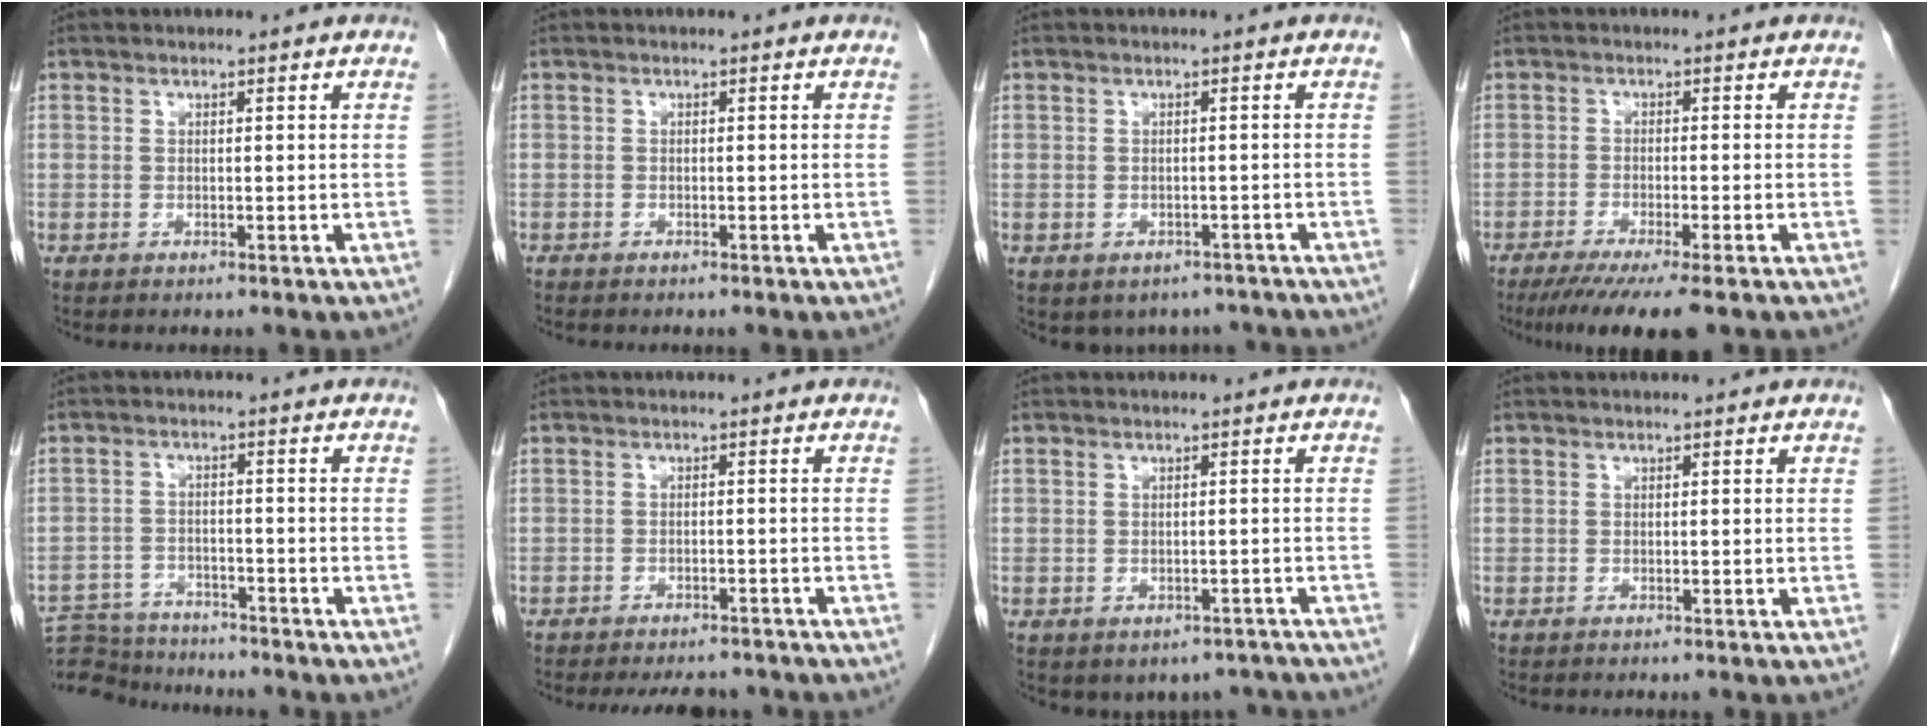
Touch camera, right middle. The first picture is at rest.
{"total": 1.0, "force": [-0.9, 0.3, 0.3], "torque": [-0.010, 0.000, -0.016]}
{"total": 5.1, "force": [-4.1, 3.0, 0.5], "torque": [0.007, 0.015, -0.047]}
{"total": 8.6, "force": [-6.4, 0.2, 5.7], "torque": [-0.082, -0.019, -0.101]}
{"total": 10.2, "force": [-9.8, 2.3, 1.5], "torque": [-0.030, 0.006, -0.158]}
{"total": 7.2, "force": [-6.6, 2.2, 2.0], "torque": [-0.021, -0.001, -0.080]}
{"total": 5.3, "force": [-4.1, 3.2, 0.8], "torque": [0.006, 0.016, -0.047]}
{"total": 0.0}